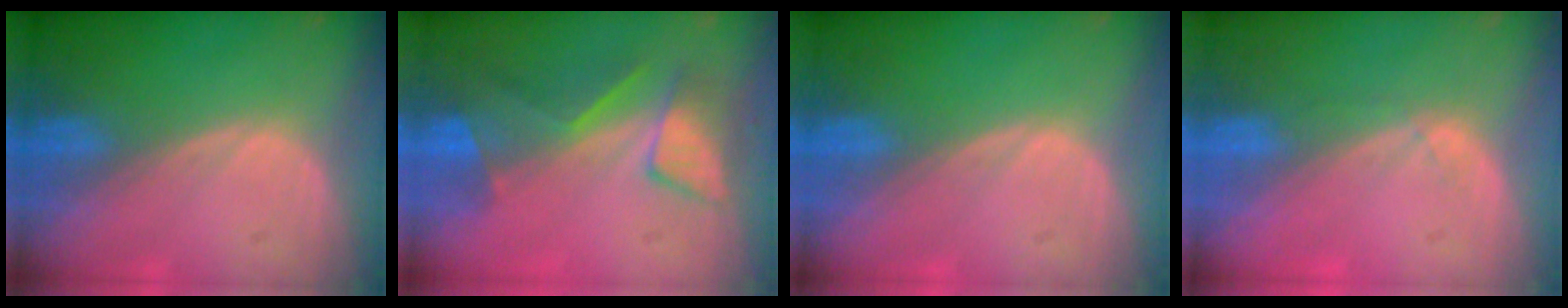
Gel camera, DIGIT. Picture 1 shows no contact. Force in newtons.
{"total": 7.5, "press": 6.9, "slide": 3.0}
{"total": 0.0}
{"total": 1.4, "press": 1.3, "slide": 0.5}